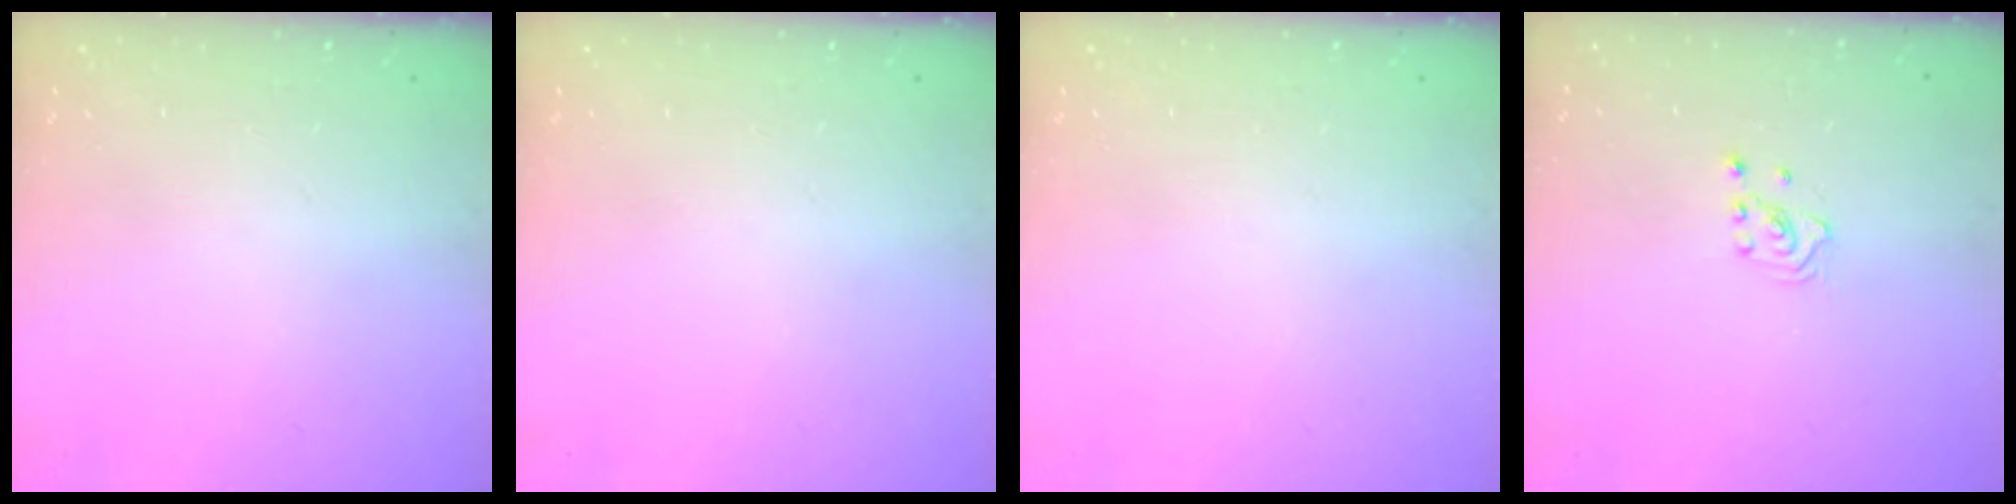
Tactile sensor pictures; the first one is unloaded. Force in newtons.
{"total": 0.0}
{"total": 0.0}
{"total": 1.6, "press": 1.5, "slide": 0.2}